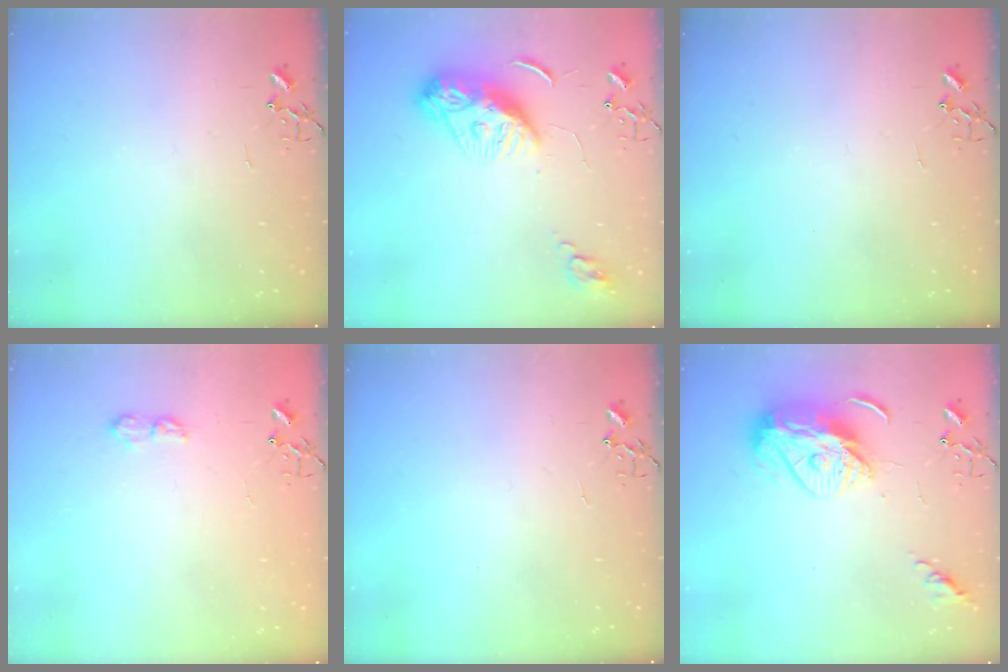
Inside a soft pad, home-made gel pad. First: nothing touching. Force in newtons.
{"total": 11.9, "press": 11.9, "slide": 0.9}
{"total": 0.0}
{"total": 7.0, "press": 7.0, "slide": 0.8}
{"total": 0.0}
{"total": 12.3, "press": 12.2, "slide": 1.1}